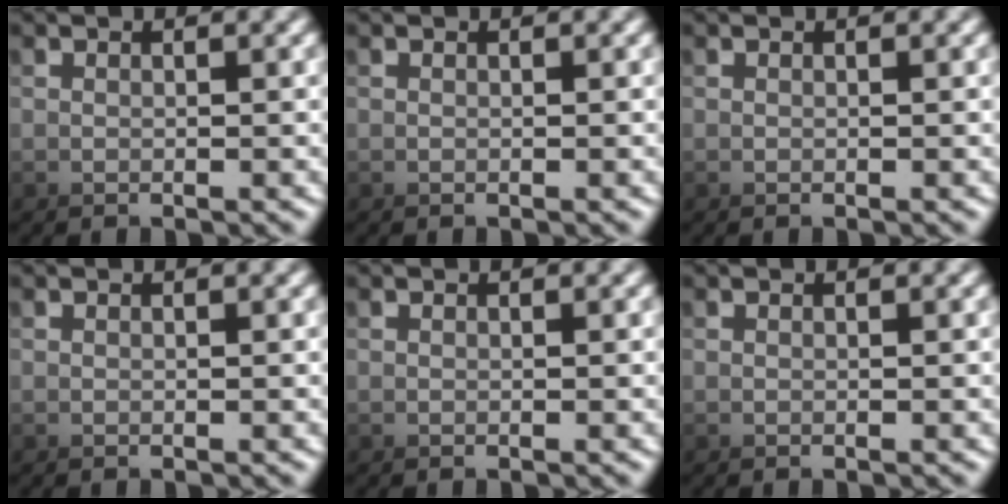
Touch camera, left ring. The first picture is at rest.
{"total": 0.0}
{"total": 0.0}
{"total": 0.0}
{"total": 0.0}
{"total": 0.0}